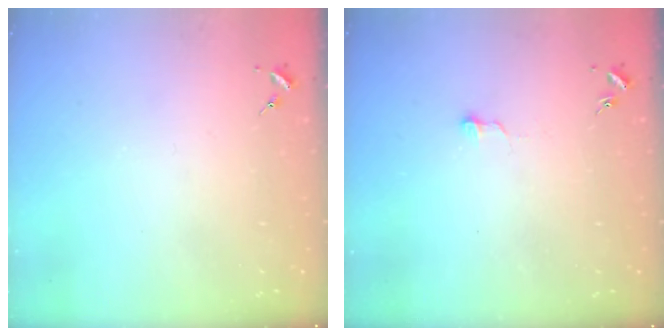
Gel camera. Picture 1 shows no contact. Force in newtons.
{"total": 3.6, "press": 3.6, "slide": 0.3}